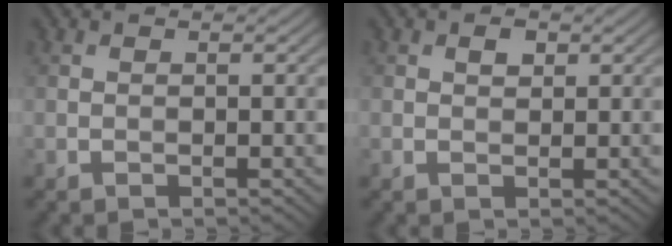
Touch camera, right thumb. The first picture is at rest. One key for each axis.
{"total": 1.3, "fx": 0.6, "fy": 0.8, "fz": 0.8, "tx": -0.013, "ty": 0.000, "tz": 0.010}